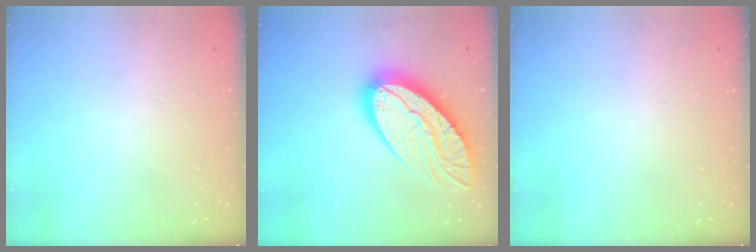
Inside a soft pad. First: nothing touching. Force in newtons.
{"total": 20.2, "press": 20.1, "slide": 1.8}
{"total": 0.0}